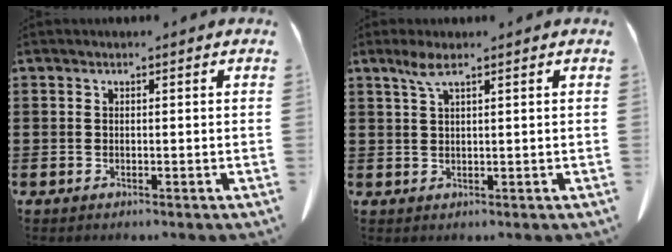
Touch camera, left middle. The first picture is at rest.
{"total": 3.0, "force": [1.8, 0.5, 2.4], "torque": [-0.053, 0.003, 0.031]}